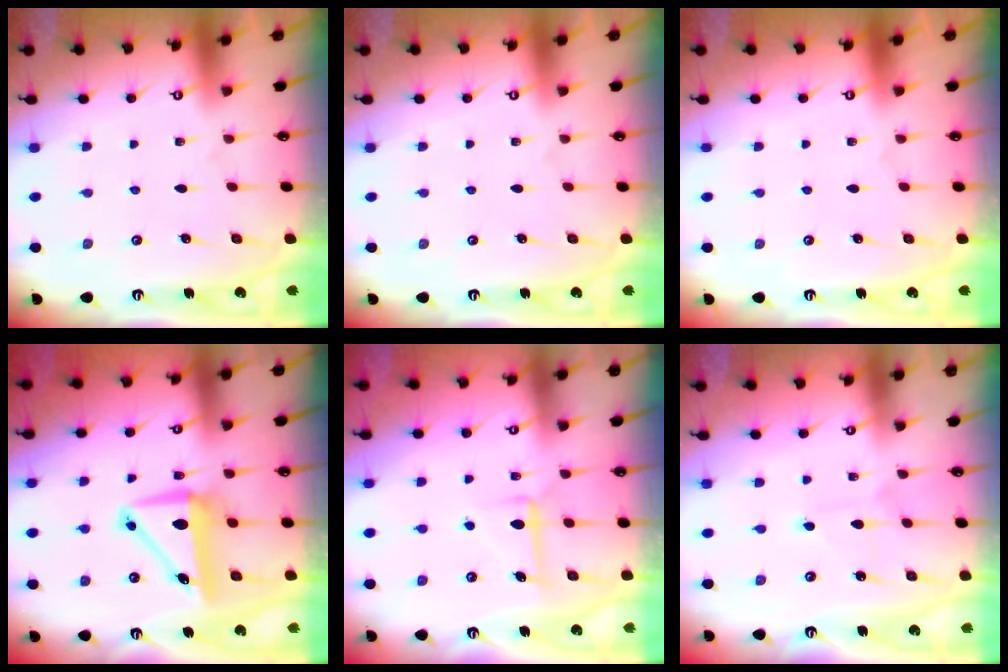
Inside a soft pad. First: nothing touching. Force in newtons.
{"total": 0.0}
{"total": 0.0}
{"total": 8.7, "press": 8.4, "slide": 2.1}
{"total": 5.8, "press": 5.8, "slide": 0.5}
{"total": 4.9, "press": 4.9, "slide": 0.5}